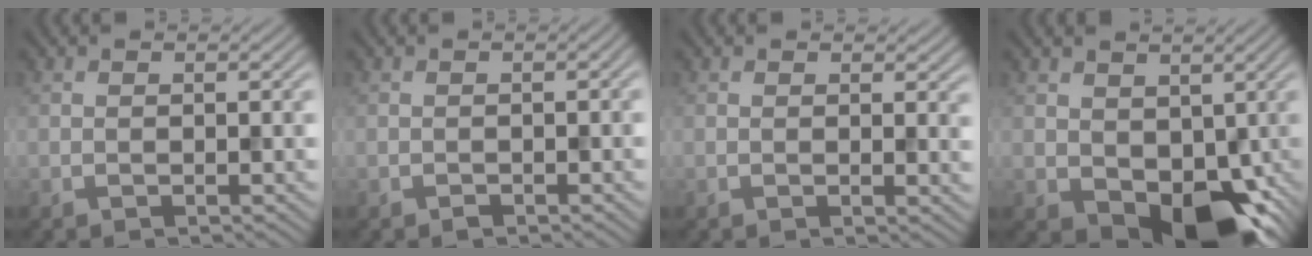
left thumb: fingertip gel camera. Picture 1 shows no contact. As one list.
[{"total": 0.9, "force": [-0.6, 0.4, 0.5], "torque": [-0.009, -0.001, -0.008]}, {"total": 1.6, "force": [0.8, 0.5, 1.2], "torque": [-0.018, -0.006, 0.014]}, {"total": 8.7, "force": [-0.8, 6.0, 6.2], "torque": [-0.102, -0.025, -0.002]}]